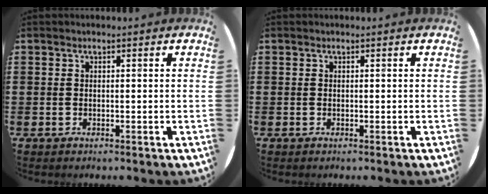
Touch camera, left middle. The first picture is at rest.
{"total": 0.0}